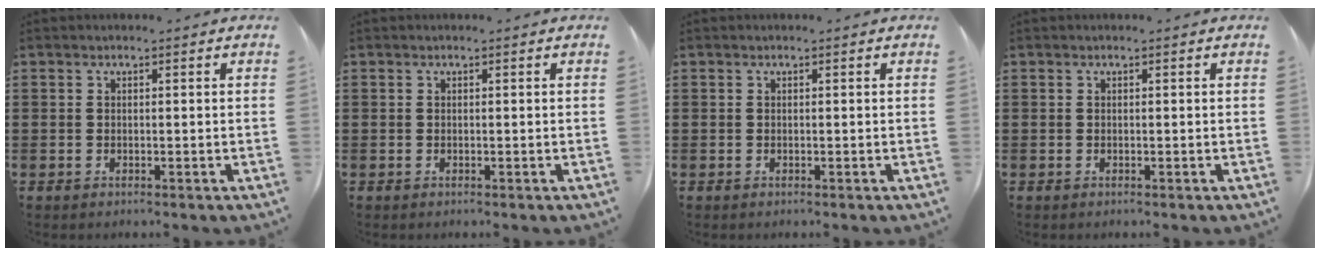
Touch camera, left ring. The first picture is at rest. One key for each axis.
{"total": 0.0}
{"total": 0.0}
{"total": 0.0}